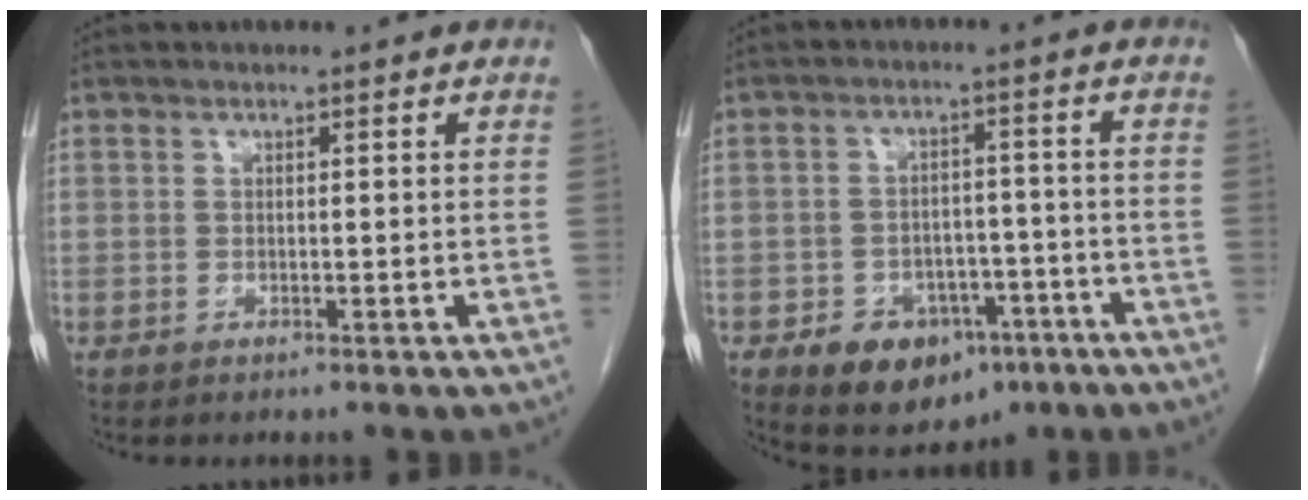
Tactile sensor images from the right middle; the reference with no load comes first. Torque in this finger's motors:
{"motor_torque": [0.82, -0.62, 0.13, 0.07]}